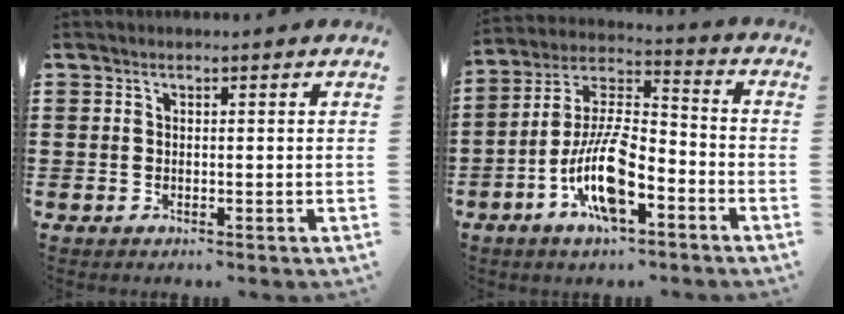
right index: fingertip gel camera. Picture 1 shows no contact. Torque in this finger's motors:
{"motor_torque": [2.14, 0.00, 1.05, 0.21]}